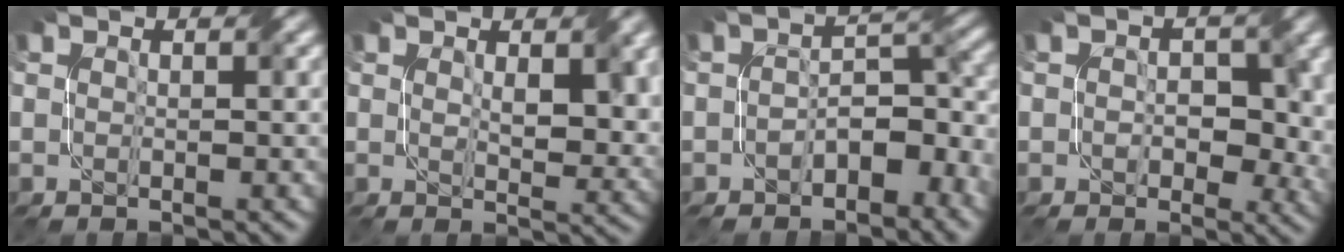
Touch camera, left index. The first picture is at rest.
{"total": 3.7, "force": [1.3, 1.7, 3.0], "torque": [-0.047, -0.002, 0.034]}
{"total": 4.7, "force": [-2.1, 2.7, 3.3], "torque": [-0.036, 0.008, -0.034]}
{"total": 4.5, "force": [0.5, 3.2, 3.1], "torque": [-0.018, -0.002, 0.015]}